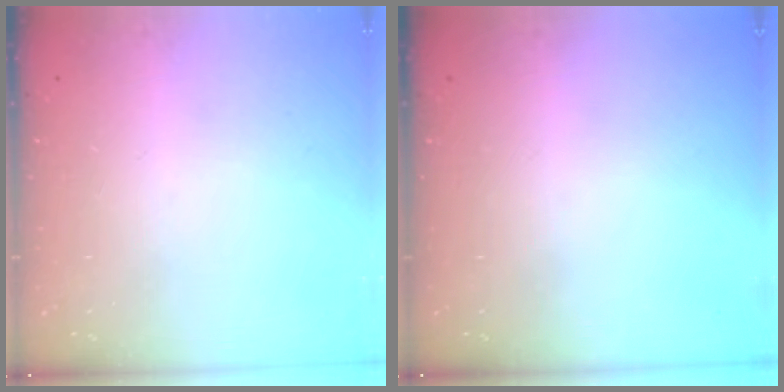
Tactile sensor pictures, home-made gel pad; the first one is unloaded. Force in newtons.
{"total": 0.0}